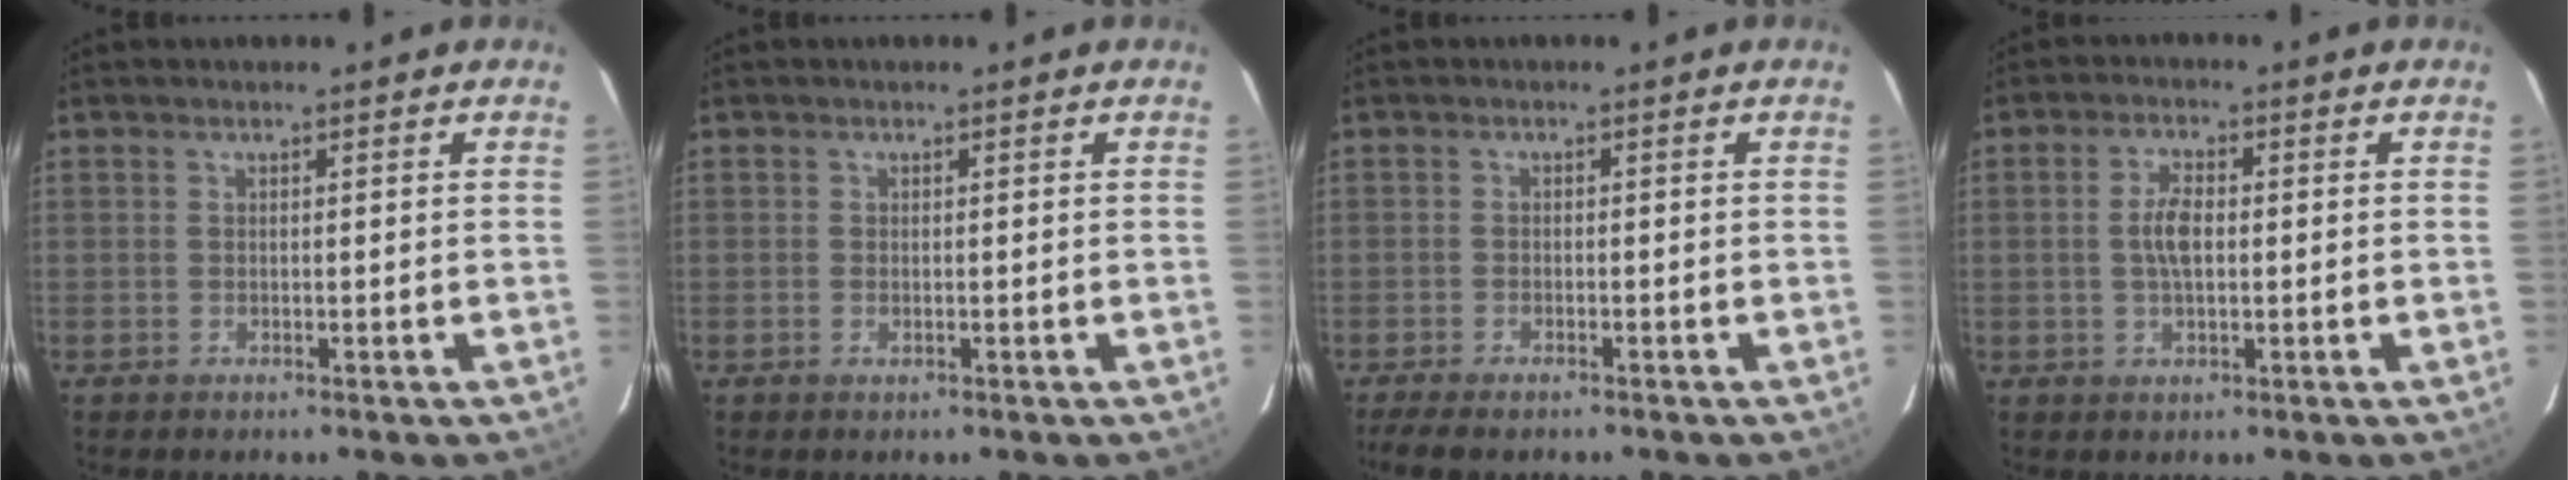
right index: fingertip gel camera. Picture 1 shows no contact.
{"total": 0.6, "force": [-0.1, 0.4, 0.4], "torque": [-0.009, 0.000, -0.002]}
{"total": 5.3, "force": [-4.4, 1.3, 2.7], "torque": [-0.071, -0.024, -0.079]}
{"total": 4.4, "force": [0.0, 2.0, 4.0], "torque": [-0.079, 0.005, 0.001]}